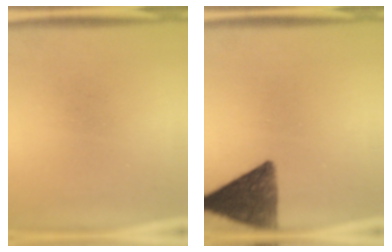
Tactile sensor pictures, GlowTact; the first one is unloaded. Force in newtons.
{"total": 11.1}